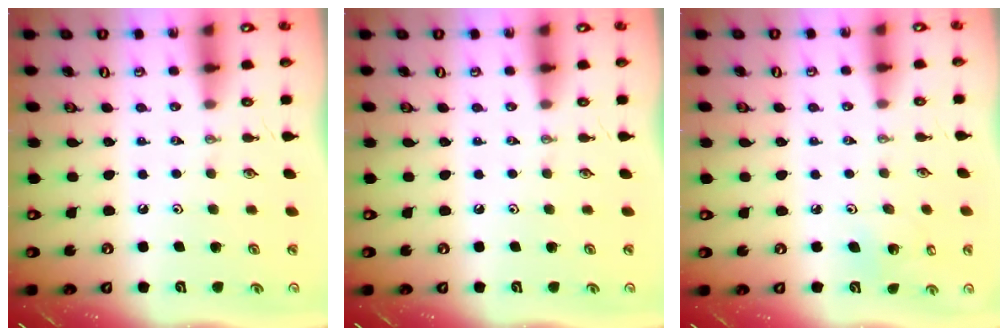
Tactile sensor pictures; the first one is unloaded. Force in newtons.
{"total": 0.0}
{"total": 4.1, "press": 4.1, "slide": 0.2}